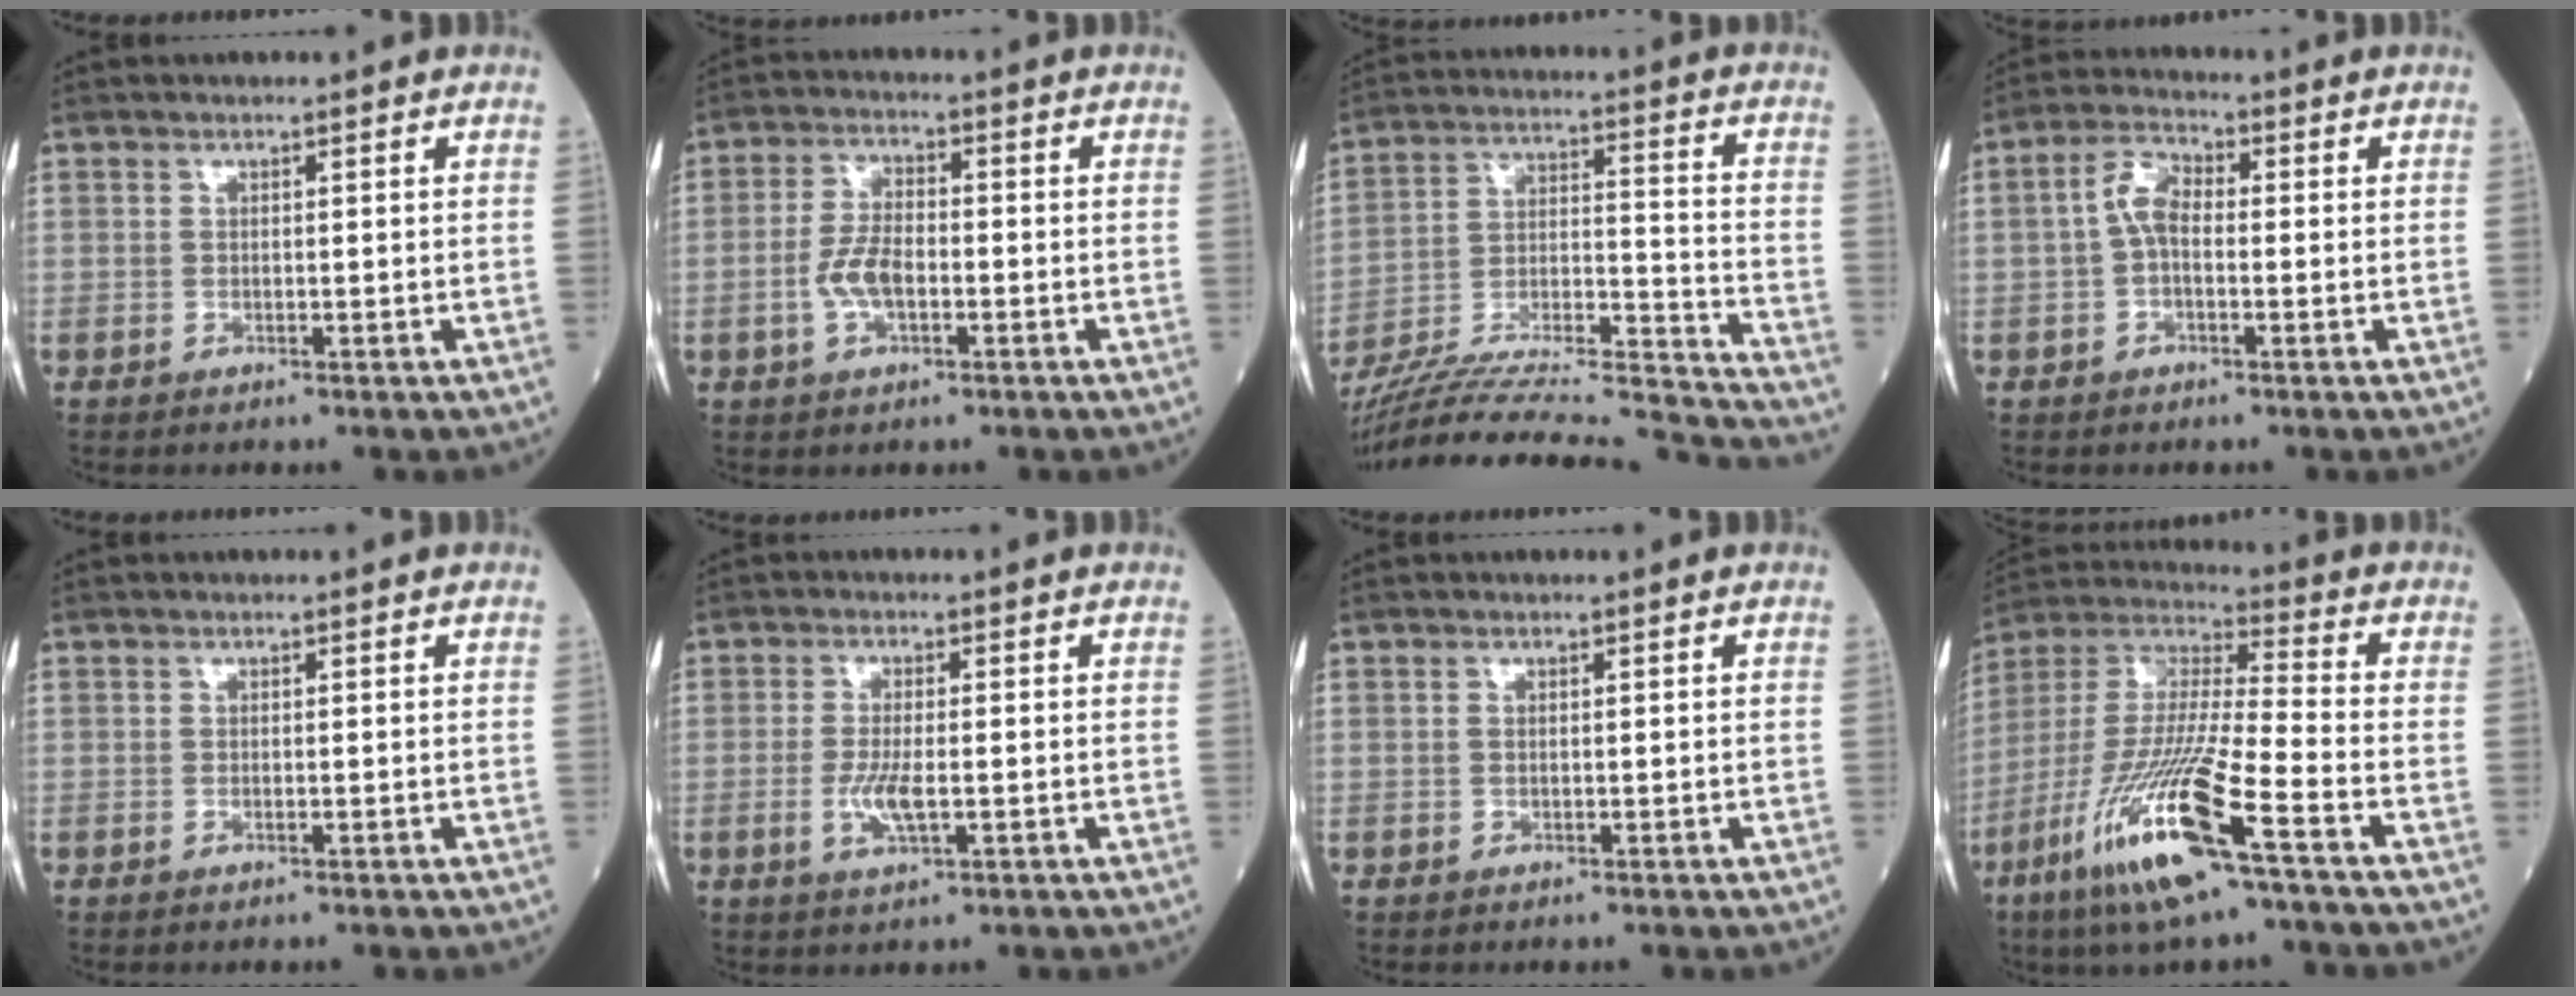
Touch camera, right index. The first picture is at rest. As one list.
[{"total": 5.5, "force": [-1.4, 2.5, 4.7], "torque": [-0.103, 0.008, -0.030]}, {"total": 28.9, "force": [-26.9, -0.2, 10.7], "torque": [-0.159, -0.026, -0.408]}, {"total": 4.6, "force": [-0.2, 2.3, 4.0], "torque": [-0.081, 0.015, -0.008]}, {"total": 0.0}, {"total": 4.3, "force": [-1.0, 1.1, 4.1], "torque": [-0.090, -0.006, -0.017]}, {"total": 0.0}, {"total": 18.4, "force": [-9.2, 1.0, 15.9], "torque": [-0.354, -0.046, -0.181]}]